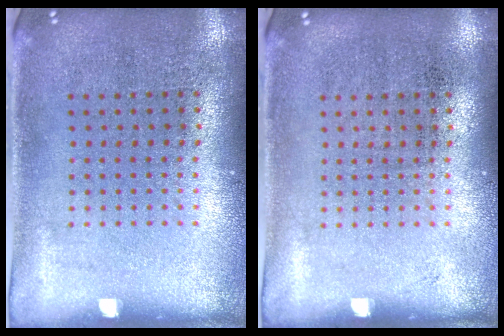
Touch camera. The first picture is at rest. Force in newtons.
{"total": 0.0}